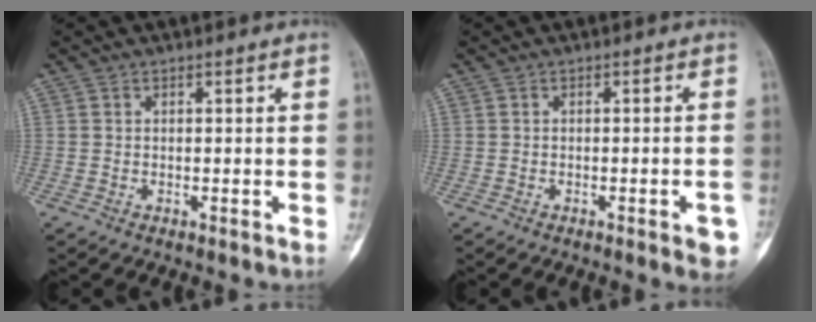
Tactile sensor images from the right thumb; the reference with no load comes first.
{"total": 3.8, "force": [-1.7, 0.9, 3.3], "torque": [-0.031, 0.006, -0.018]}